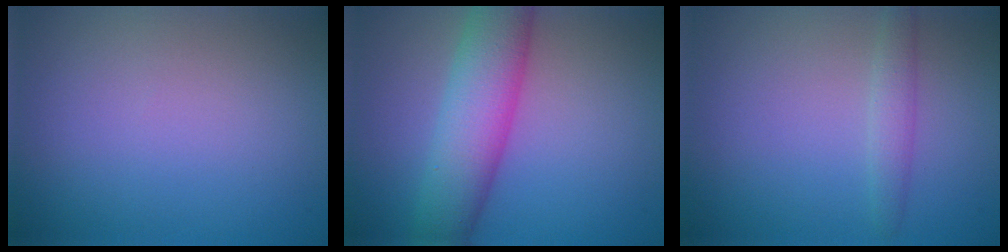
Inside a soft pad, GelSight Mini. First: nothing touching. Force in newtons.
{"total": 7.1, "press": 7.1, "slide": 0.2}
{"total": 1.6, "press": 1.6, "slide": 0.0}